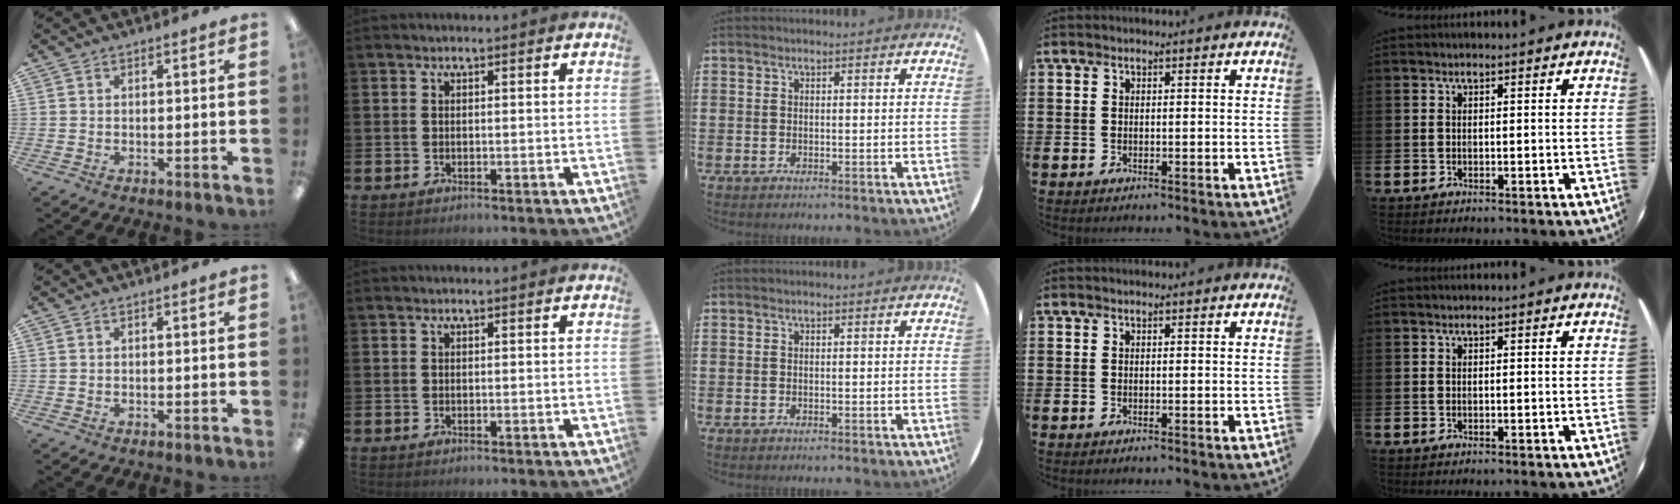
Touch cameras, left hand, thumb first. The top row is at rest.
{}